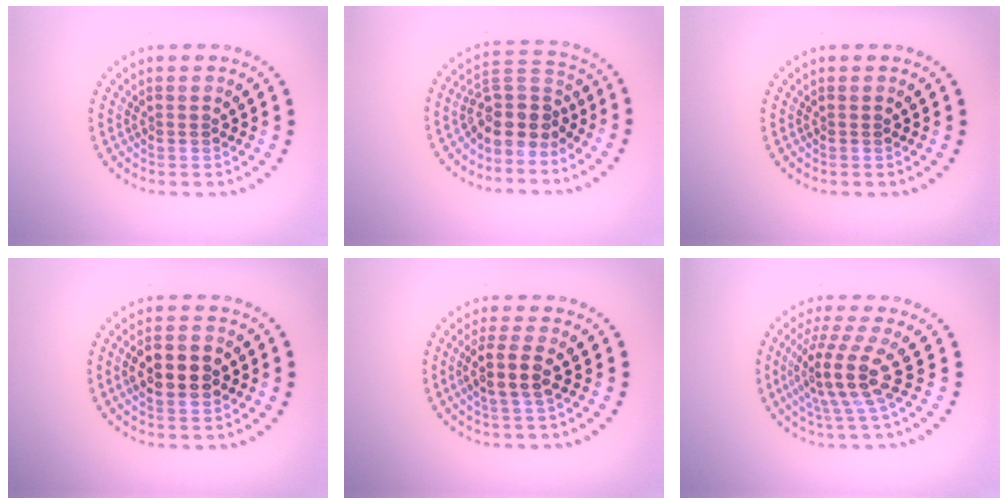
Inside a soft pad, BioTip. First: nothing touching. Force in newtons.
{"total": 3.9, "press": 3.2, "slide": 2.3}
{"total": 0.0}
{"total": 4.2, "press": 4.2, "slide": 0.4}
{"total": 2.9, "press": 2.6, "slide": 1.4}
{"total": 4.6, "press": 3.5, "slide": 3.1}